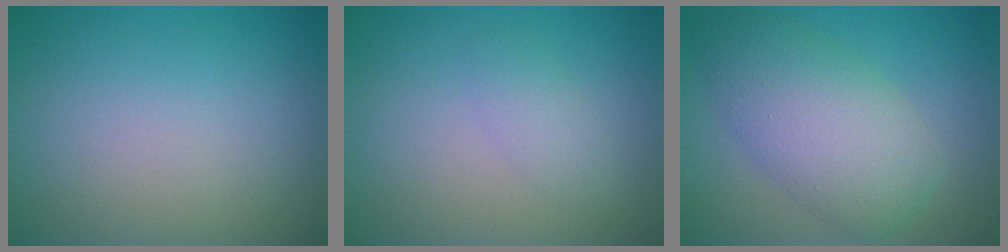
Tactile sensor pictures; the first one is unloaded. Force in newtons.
{"total": 1.6, "press": 1.6, "slide": 0.1}
{"total": 6.9, "press": 6.9, "slide": 0.3}